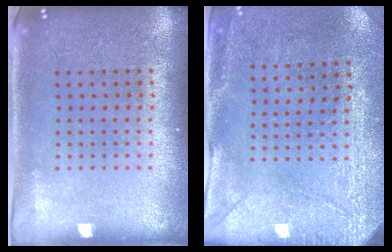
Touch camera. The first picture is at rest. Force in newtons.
{"total": 2.9, "press": 2.4, "slide": 1.6}